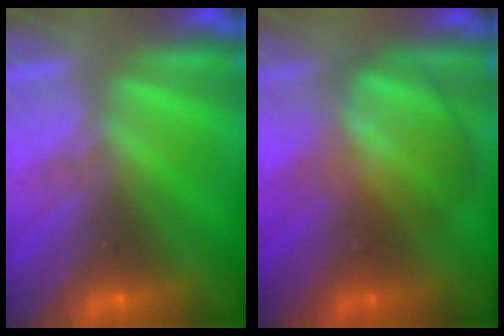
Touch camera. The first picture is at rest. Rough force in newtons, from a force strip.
{"total": 3.0}